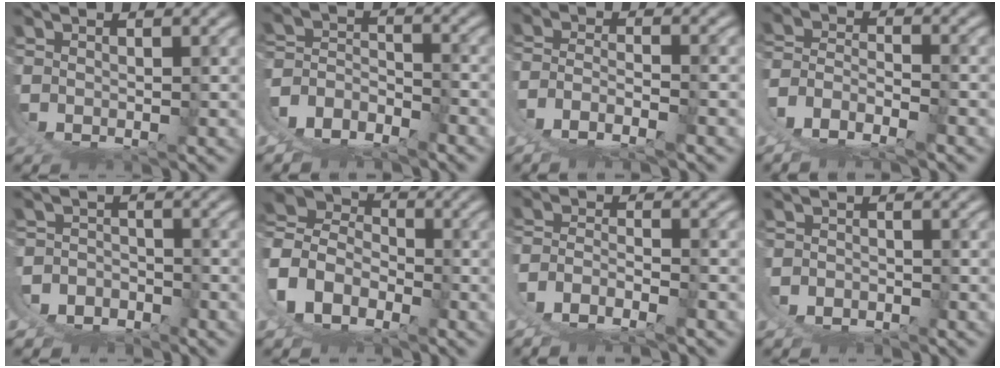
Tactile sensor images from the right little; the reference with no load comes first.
{"total": 7.9, "force": [0.2, 6.8, 4.1], "torque": [-0.127, -0.035, 0.007]}
{"total": 7.3, "force": [-0.4, 6.1, 4.0], "torque": [-0.113, -0.027, -0.008]}
{"total": 8.6, "force": [0.4, 7.6, 4.1], "torque": [-0.131, -0.032, 0.001]}
{"total": 5.7, "force": [-0.3, 5.2, 2.2], "torque": [-0.067, -0.021, -0.008]}
{"total": 10.1, "force": [2.8, 8.3, 5.1], "torque": [-0.141, -0.014, 0.040]}
{"total": 8.0, "force": [-0.2, 7.0, 3.9], "torque": [-0.119, -0.031, -0.007]}
{"total": 2.9, "force": [-0.3, 2.8, 0.9], "torque": [-0.037, -0.008, -0.005]}